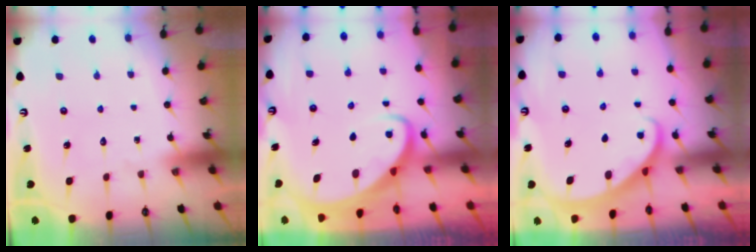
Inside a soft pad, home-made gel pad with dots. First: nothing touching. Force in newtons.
{"total": 3.0, "press": 3.0, "slide": 0.4}
{"total": 2.2, "press": 2.2, "slide": 0.1}